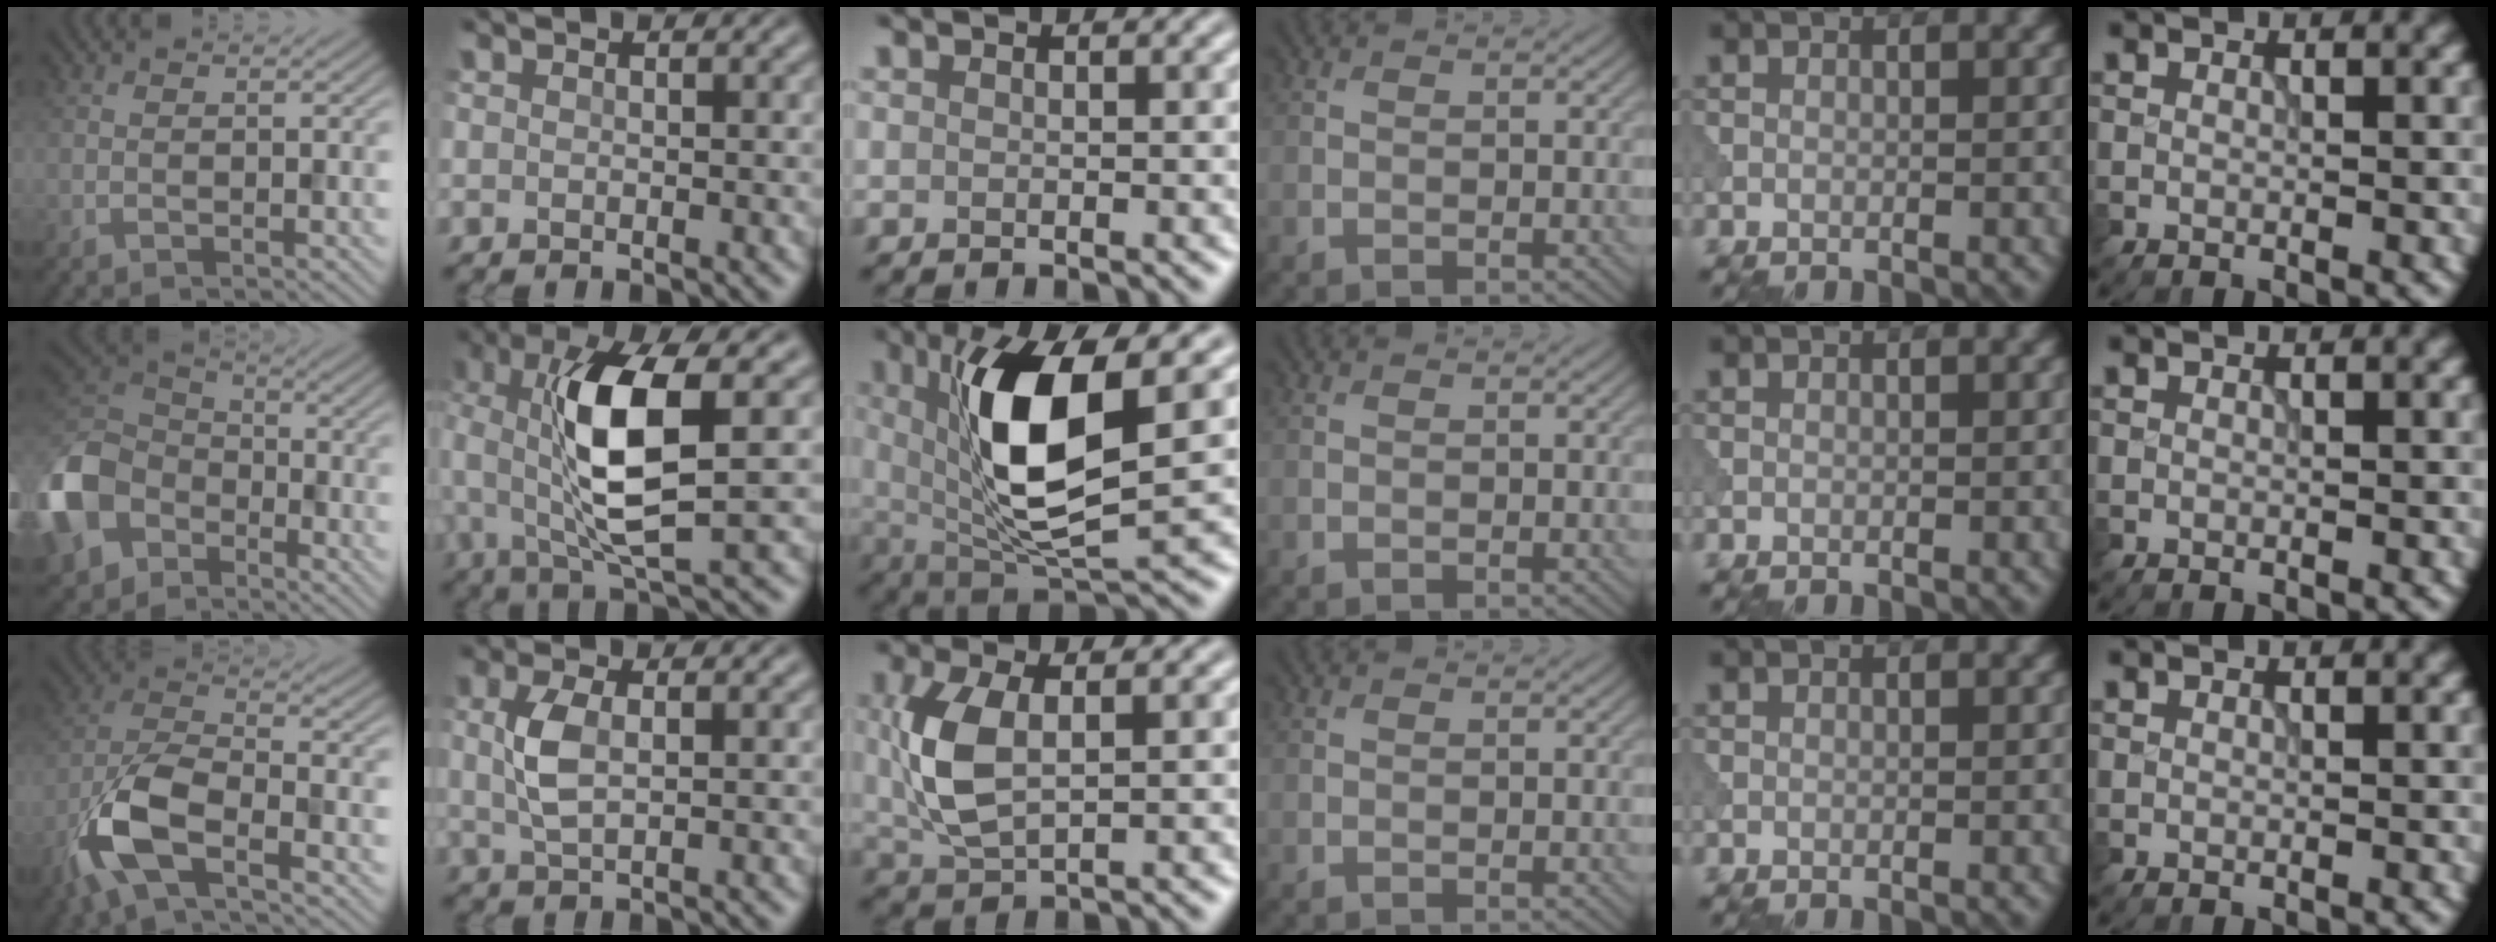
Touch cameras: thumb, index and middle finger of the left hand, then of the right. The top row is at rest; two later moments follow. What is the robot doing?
{"motion": "wipe", "object": "makeup brush"}